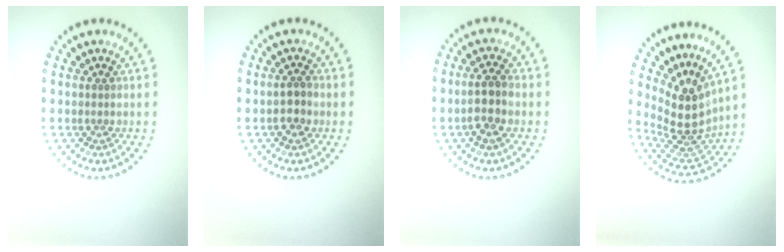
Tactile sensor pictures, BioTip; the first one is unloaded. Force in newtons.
{"total": 2.1, "press": 2.0, "slide": 0.4}
{"total": 2.8, "press": 2.7, "slide": 0.9}
{"total": 4.6, "press": 3.5, "slide": 3.0}